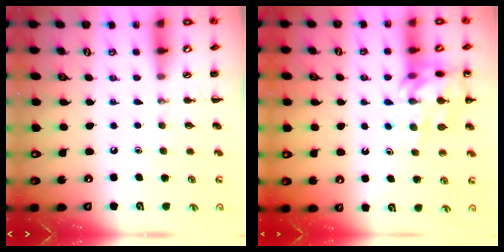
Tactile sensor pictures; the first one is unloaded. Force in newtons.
{"total": 14.1, "press": 14.0, "slide": 2.2}